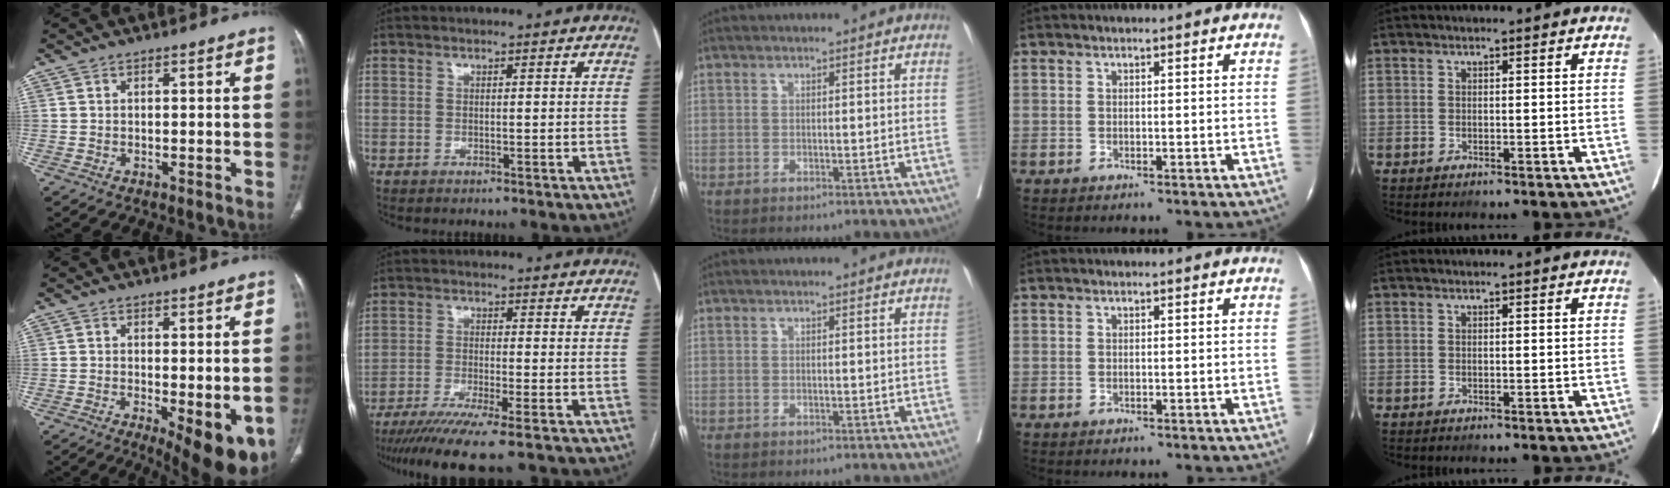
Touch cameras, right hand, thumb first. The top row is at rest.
{"thumb": {"total": 12.1, "force": [-4.7, 4.4, 10.2], "torque": [-0.119, -0.017, -0.059]}, "index": {"total": 11.7, "force": [-9.2, 0.0, 7.2], "torque": [-0.104, -0.031, -0.145]}}